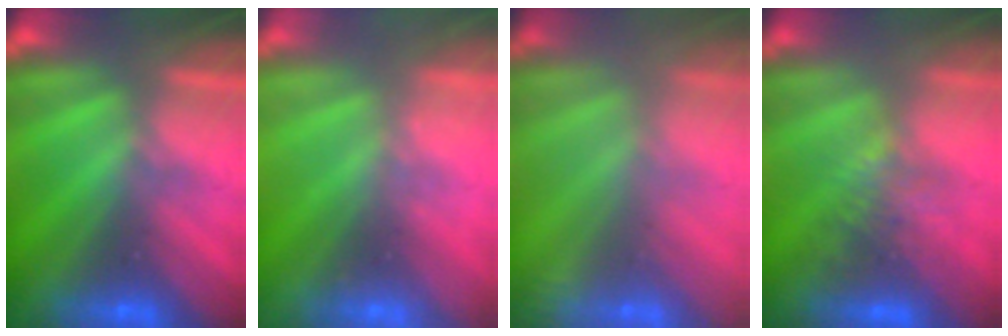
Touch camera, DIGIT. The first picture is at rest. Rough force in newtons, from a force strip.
{"total": 2.3}
{"total": 2.4}
{"total": 4.1}